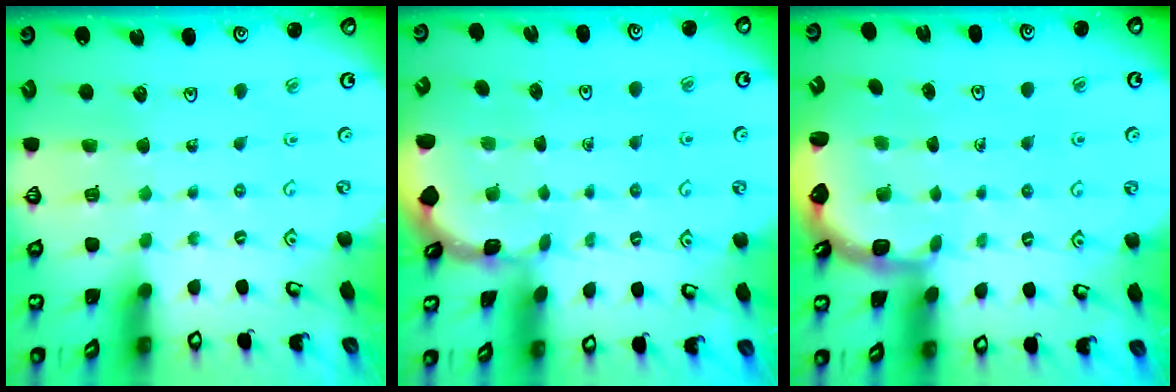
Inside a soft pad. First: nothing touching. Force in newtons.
{"total": 1.2, "press": 1.2, "slide": 0.2}
{"total": 2.5, "press": 2.1, "slide": 1.3}